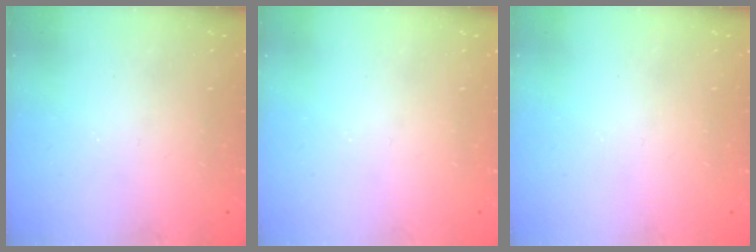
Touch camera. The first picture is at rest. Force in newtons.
{"total": 0.0}
{"total": 0.0}